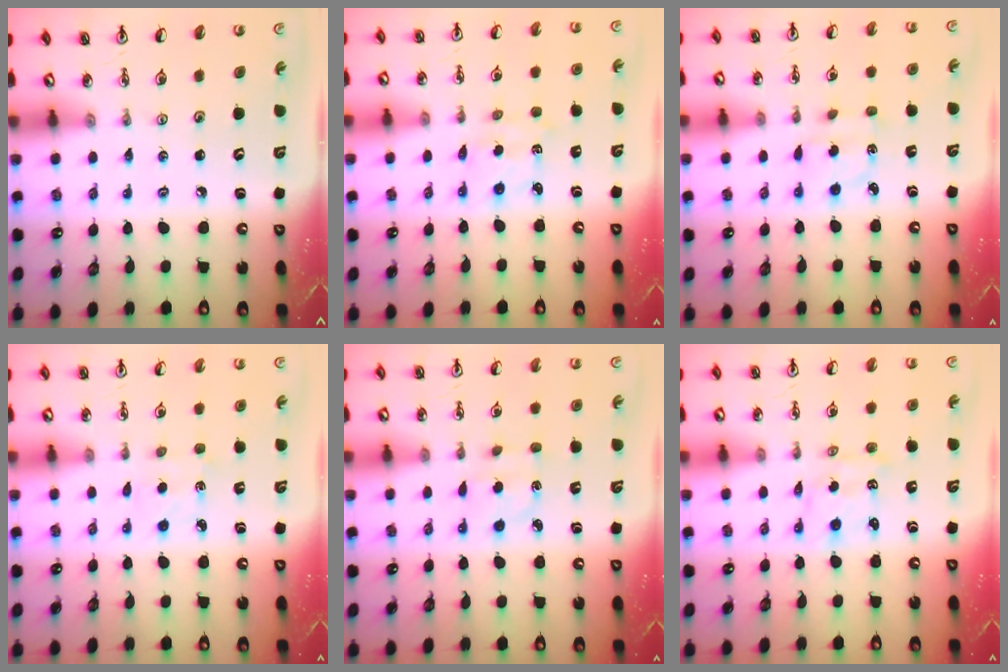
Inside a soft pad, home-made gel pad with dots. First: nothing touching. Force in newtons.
{"total": 2.2, "press": 2.2, "slide": 0.4}
{"total": 2.2, "press": 2.2, "slide": 0.6}
{"total": 2.2, "press": 2.2, "slide": 0.3}
{"total": 2.3, "press": 2.1, "slide": 0.8}
{"total": 0.9, "press": 0.9, "slide": 0.1}